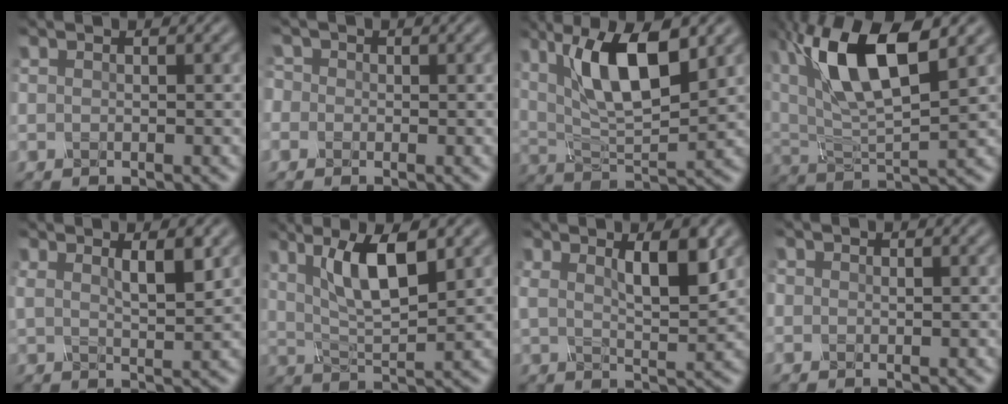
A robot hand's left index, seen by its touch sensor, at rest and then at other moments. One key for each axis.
{"total": 1.8, "fx": 0.1, "fy": 1.7, "fz": 0.6, "tx": -0.002, "ty": 0.010, "tz": -0.017}
{"total": 9.7, "fx": 3.5, "fy": 3.2, "fz": 8.5, "tx": -0.143, "ty": -0.002, "tz": 0.061}
{"total": 11.8, "fx": 5.0, "fy": 4.3, "fz": 9.8, "tx": -0.184, "ty": 0.014, "tz": 0.087}
{"total": 3.1, "fx": 1.7, "fy": 0.8, "fz": 2.5, "tx": -0.043, "ty": -0.002, "tz": 0.031}
{"total": 7.5, "fx": 3.0, "fy": 2.1, "fz": 6.5, "tx": -0.114, "ty": -0.002, "tz": 0.053}
{"total": 4.7, "fx": 2.1, "fy": 1.4, "fz": 3.9, "tx": -0.069, "ty": -0.005, "tz": 0.036}
{"total": 0.9, "fx": 0.3, "fy": 0.7, "fz": 0.3, "tx": -0.002, "ty": 0.000, "tz": 0.000}